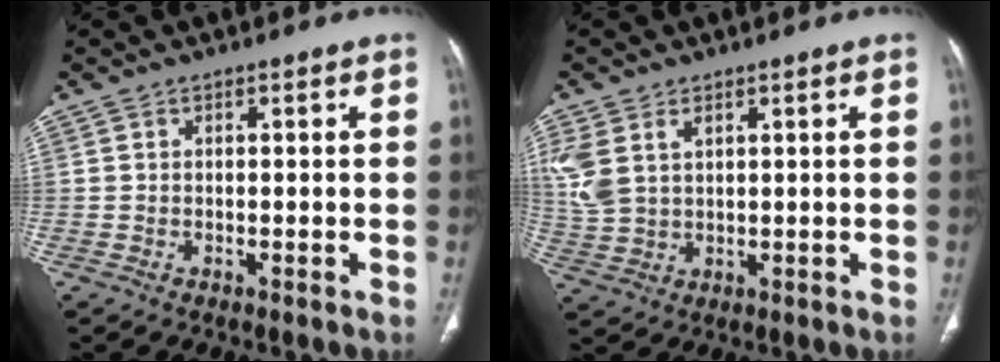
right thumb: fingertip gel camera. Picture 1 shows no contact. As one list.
[{"total": 7.6, "force": [3.0, 4.8, 5.2], "torque": [-0.125, 0.003, 0.071]}]